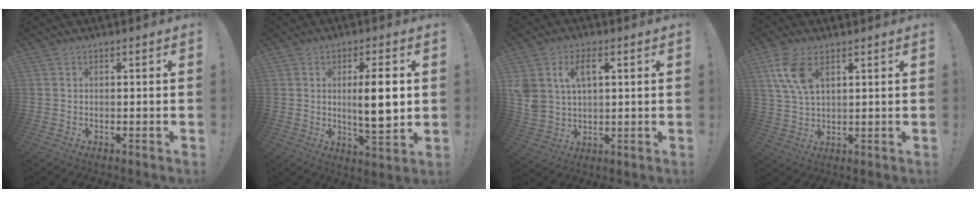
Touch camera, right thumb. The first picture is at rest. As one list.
[{"total": 11.0, "force": [1.0, 2.3, 10.7], "torque": [-0.172, -0.009, 0.010]}, {"total": 8.6, "force": [3.5, 5.5, 5.6], "torque": [-0.101, -0.001, 0.065]}, {"total": 9.2, "force": [4.4, 4.6, 6.7], "torque": [-0.145, -0.013, 0.081]}]